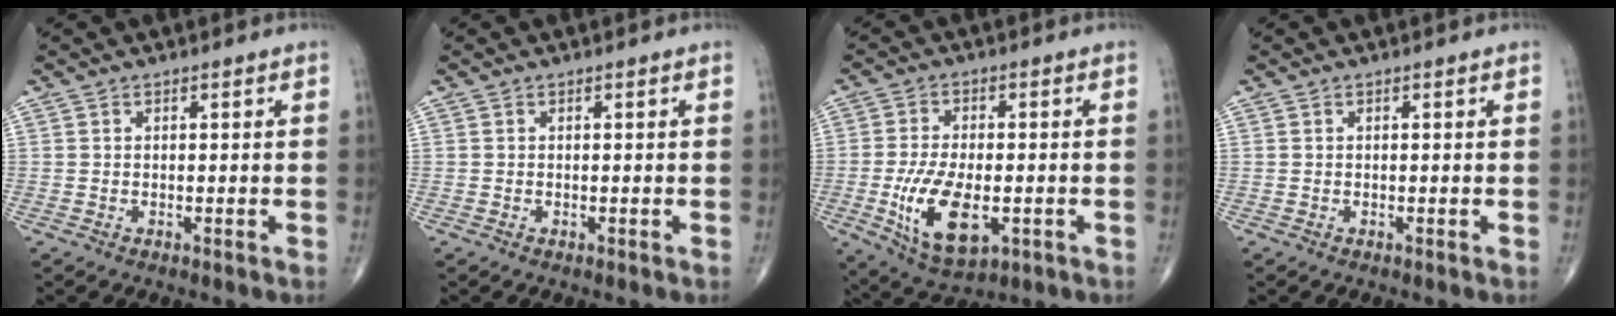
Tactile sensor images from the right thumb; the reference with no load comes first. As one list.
[{"total": 0.0}, {"total": 12.8, "force": [-3.2, 6.4, 10.6], "torque": [-0.195, -0.007, -0.043]}, {"total": 0.0}]